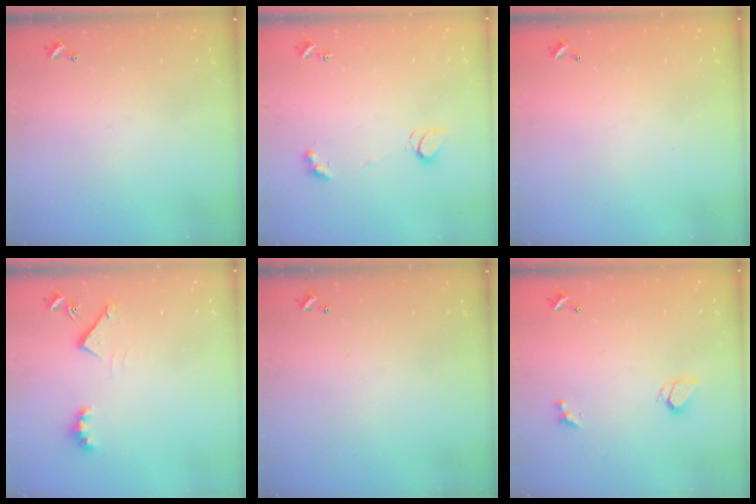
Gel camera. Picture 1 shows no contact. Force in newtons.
{"total": 2.2, "press": 2.2, "slide": 0.4}
{"total": 2.7, "press": 2.7, "slide": 0.1}
{"total": 4.9, "press": 4.9, "slide": 0.7}
{"total": 0.0}
{"total": 2.4, "press": 2.3, "slide": 0.6}